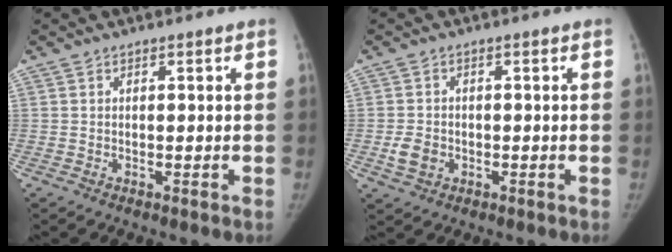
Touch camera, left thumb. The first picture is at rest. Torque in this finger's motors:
{"motor_torque": [-0.49, 0.39, 0.08, -0.28, 0.02]}